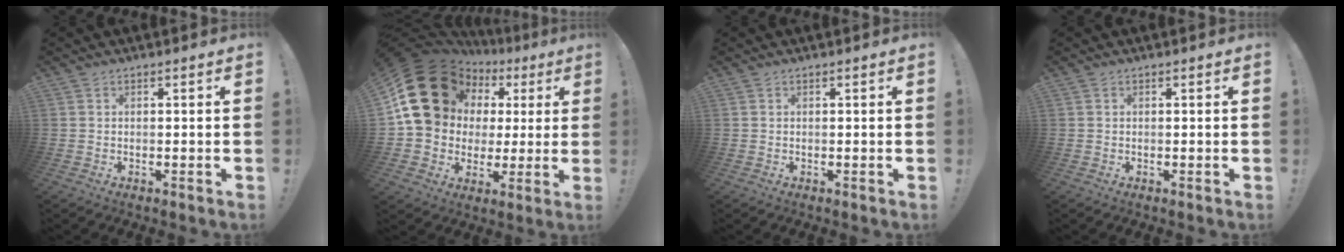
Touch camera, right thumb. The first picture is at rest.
{"total": 22.1, "force": [7.8, 17.2, 11.6], "torque": [-0.185, -0.041, 0.181]}
{"total": 0.0}
{"total": 0.0}